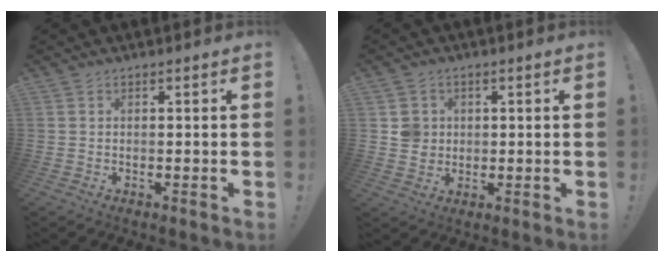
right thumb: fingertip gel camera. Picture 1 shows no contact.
{"total": 5.0, "force": [1.0, 4.8, 1.0], "torque": [-0.015, 0.003, 0.022]}